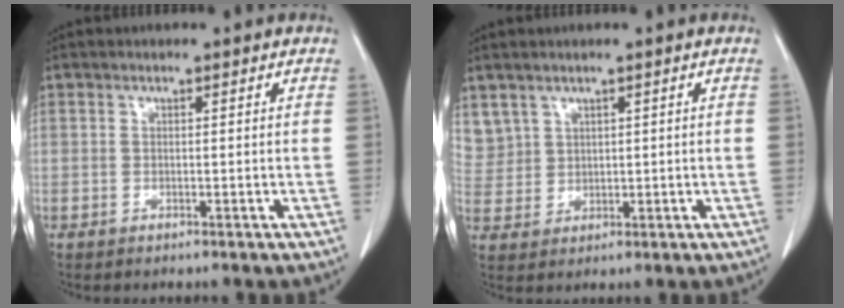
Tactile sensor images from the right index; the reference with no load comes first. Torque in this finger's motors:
{"motor_torque": [-0.30, 0.27, -0.11, -0.02]}